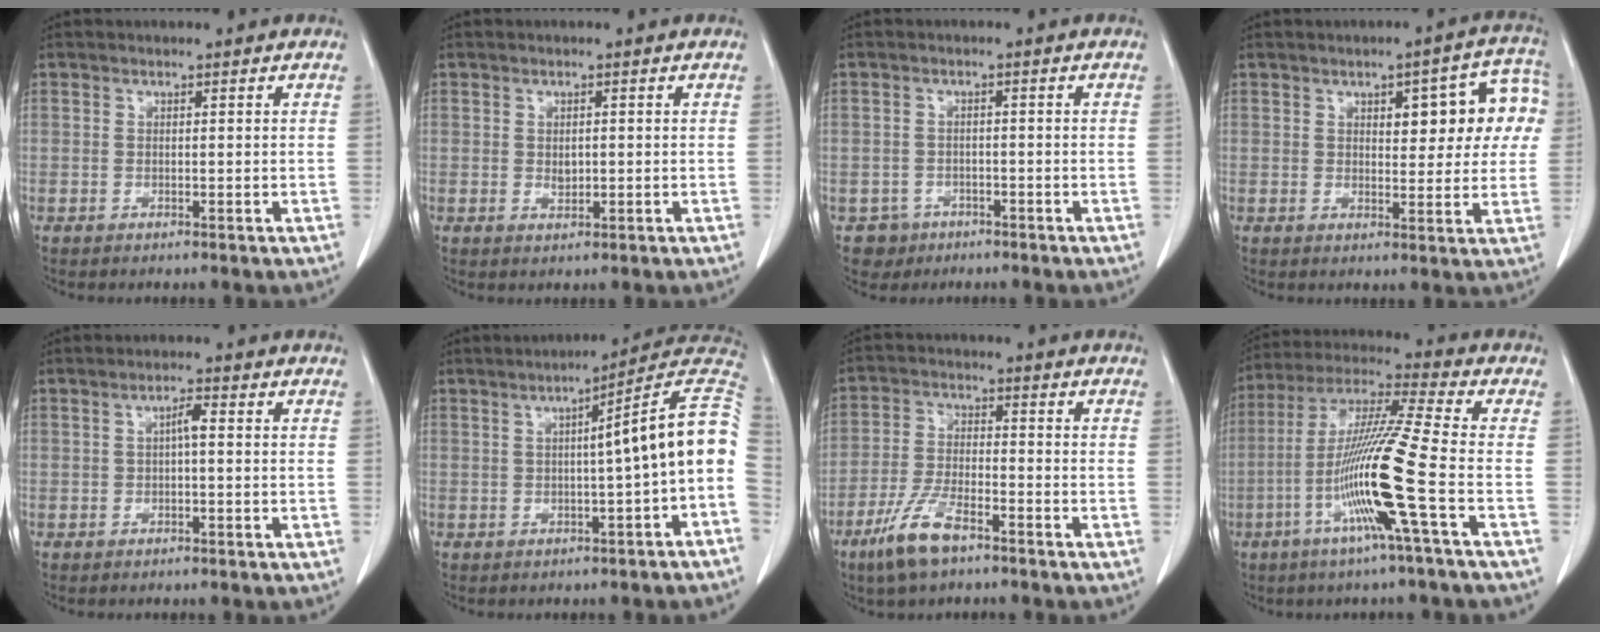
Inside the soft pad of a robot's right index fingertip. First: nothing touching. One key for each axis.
{"total": 0.5, "fx": -0.1, "fy": 0.2, "fz": 0.5, "tx": -0.010, "ty": -0.001, "tz": -0.001}
{"total": 3.2, "fx": -1.8, "fy": 2.6, "fz": -0.3, "tx": 0.007, "ty": 0.012, "tz": -0.027}
{"total": 10.2, "fx": 2.8, "fy": 3.8, "fz": 9.0, "tx": -0.096, "ty": 0.030, "tz": 0.035}
{"total": 2.0, "fx": 0.1, "fy": 0.3, "fz": 1.9, "tx": -0.034, "ty": 0.006, "tz": 0.003}
{"total": 11.1, "fx": -0.4, "fy": -0.7, "fz": 11.0, "tx": -0.134, "ty": 0.030, "tz": -0.015}
{"total": 8.3, "fx": -5.6, "fy": 2.1, "fz": 5.8, "tx": -0.126, "ty": -0.012, "tz": -0.107}
{"total": 15.3, "fx": -4.8, "fy": -1.9, "fz": 14.4, "tx": -0.284, "ty": -0.012, "tz": -0.103}